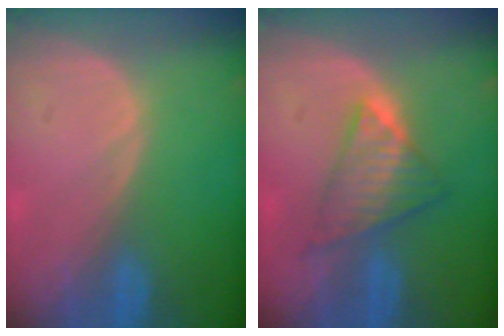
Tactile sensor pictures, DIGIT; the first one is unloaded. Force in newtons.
{"total": 6.1, "press": 6.0, "slide": 1.0}